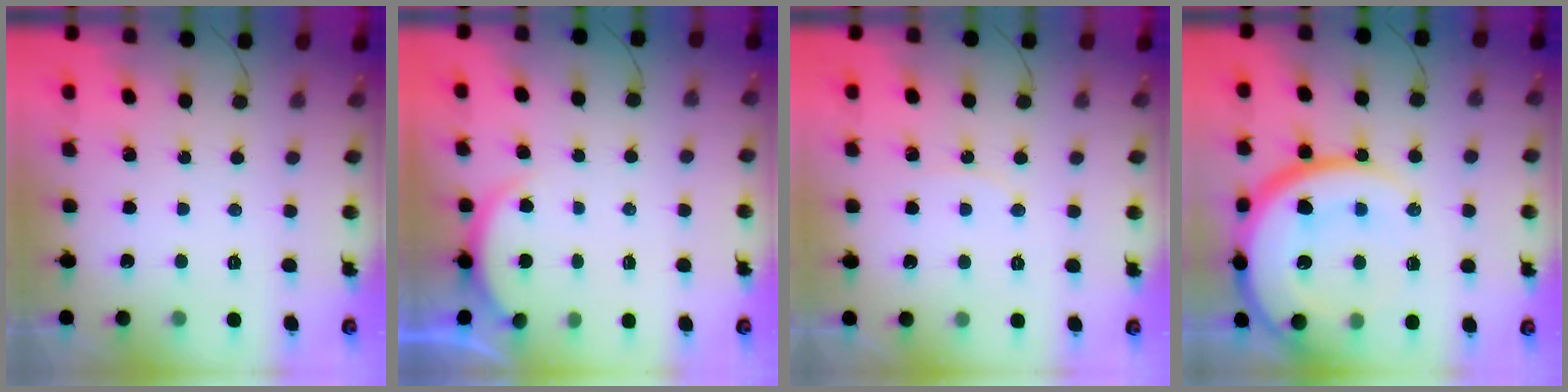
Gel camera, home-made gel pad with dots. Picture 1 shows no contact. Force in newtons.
{"total": 1.9, "press": 1.9, "slide": 0.5}
{"total": 4.2, "press": 4.1, "slide": 0.5}
{"total": 23.5, "press": 23.3, "slide": 3.2}